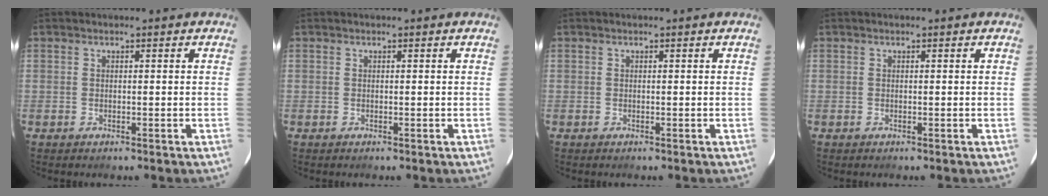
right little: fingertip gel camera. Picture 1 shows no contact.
{"total": 0.0}
{"total": 0.0}
{"total": 0.0}